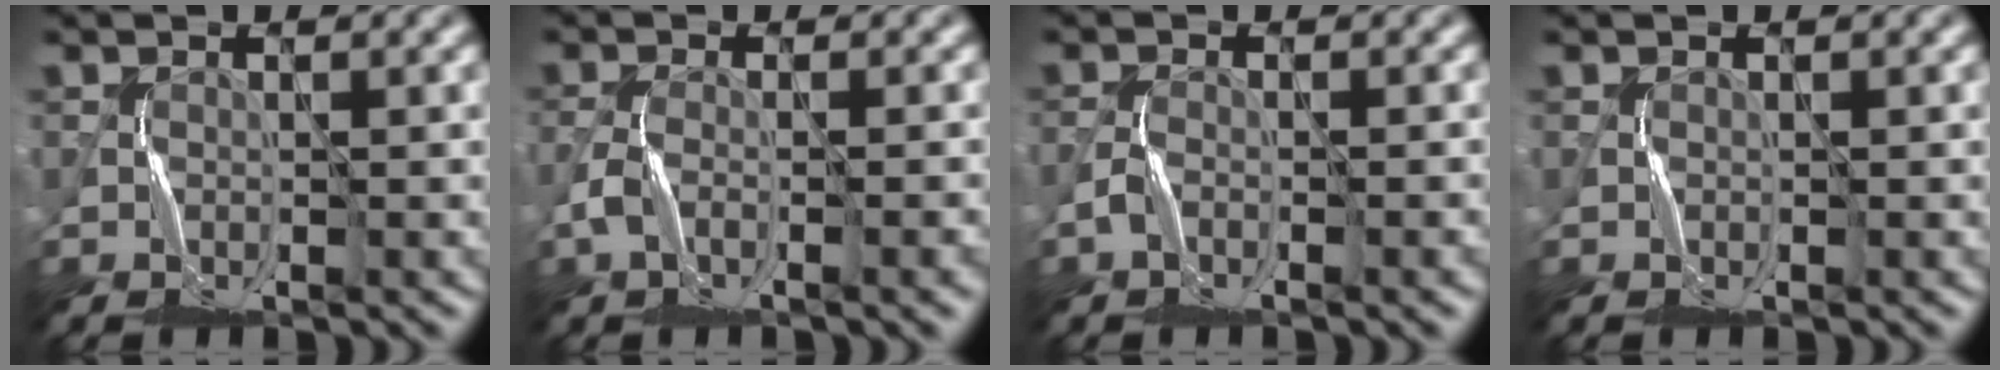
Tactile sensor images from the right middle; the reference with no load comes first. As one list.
[{"total": 3.2, "force": [-1.6, 1.0, 2.5], "torque": [-0.058, -0.003, -0.034]}, {"total": 1.8, "force": [-1.4, 0.5, 1.1], "torque": [-0.026, 0.002, -0.028]}, {"total": 0.0}]